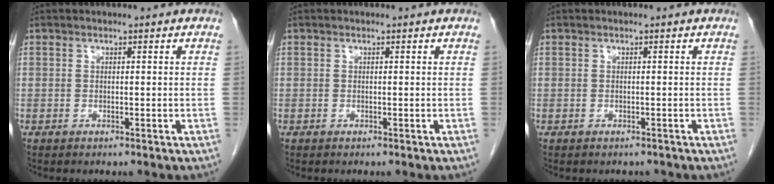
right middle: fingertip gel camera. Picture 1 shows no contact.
{"total": 0.0}
{"total": 1.0, "force": [-0.9, 0.5, 0.0], "torque": [-0.004, 0.002, -0.013]}